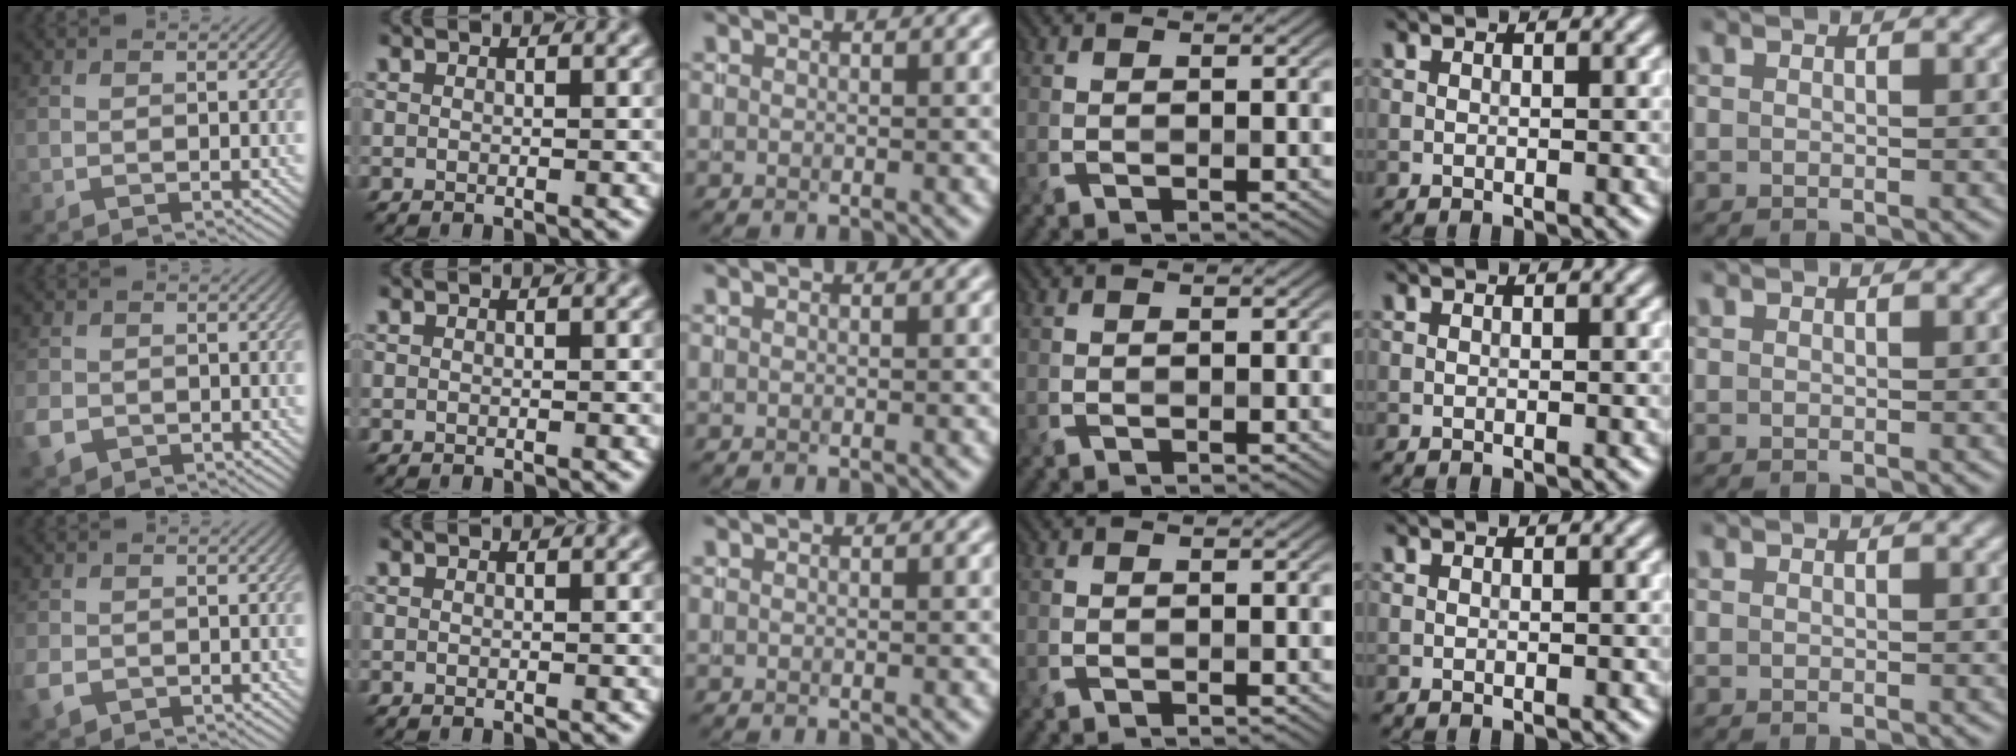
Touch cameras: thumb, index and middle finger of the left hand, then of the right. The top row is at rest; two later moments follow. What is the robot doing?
{"motion": "insert", "object": "file holder"}